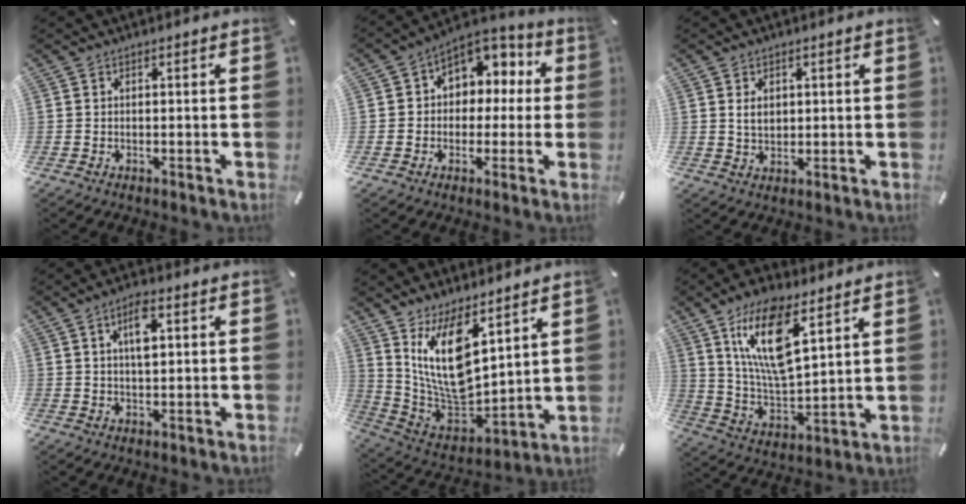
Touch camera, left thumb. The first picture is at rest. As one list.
[{"total": 8.0, "force": [1.5, 7.5, 2.1], "torque": [-0.037, -0.011, 0.031]}, {"total": 3.5, "force": [1.0, 2.6, 2.0], "torque": [-0.030, -0.001, 0.015]}, {"total": 6.0, "force": [2.0, 2.5, 5.1], "torque": [-0.091, 0.003, 0.030]}, {"total": 15.6, "force": [8.6, 7.8, 10.4], "torque": [-0.235, -0.069, 0.157]}, {"total": 16.0, "force": [9.6, 6.0, 11.3], "torque": [-0.246, -0.032, 0.164]}]